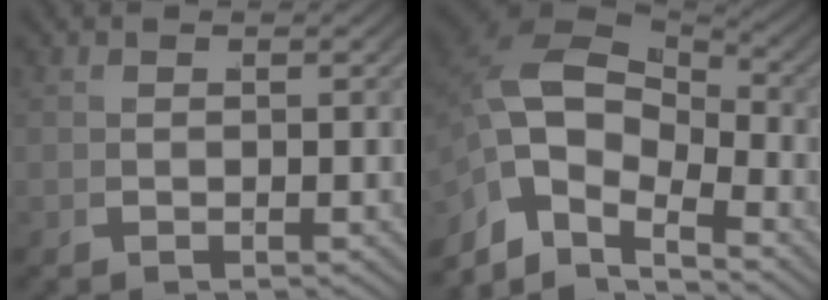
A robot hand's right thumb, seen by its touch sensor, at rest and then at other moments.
{"total": 10.1, "force": [-0.8, 6.4, 7.8], "torque": [-0.167, -0.011, -0.023]}